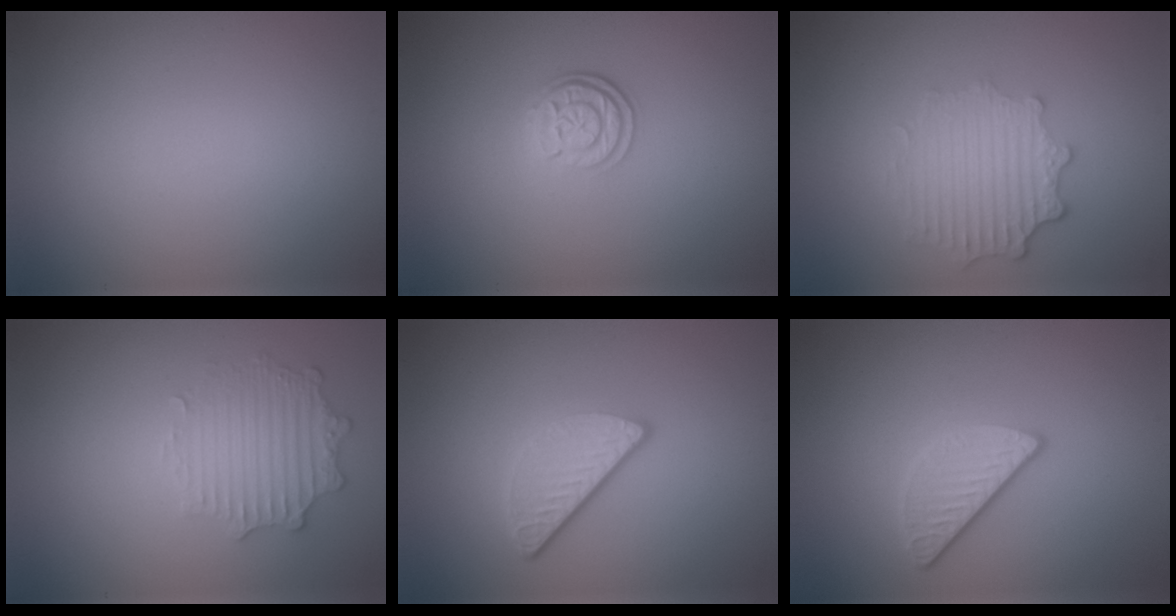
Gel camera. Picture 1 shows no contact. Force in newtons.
{"total": 3.0, "press": 2.5, "slide": 1.6}
{"total": 3.6, "press": 2.8, "slide": 2.2}
{"total": 2.5, "press": 2.3, "slide": 1.0}
{"total": 3.3, "press": 2.6, "slide": 2.1}
{"total": 2.9, "press": 2.3, "slide": 1.7}